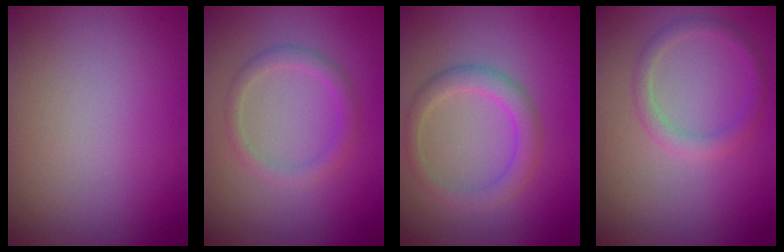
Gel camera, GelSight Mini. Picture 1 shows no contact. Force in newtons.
{"total": 1.9, "press": 1.9, "slide": 0.2}
{"total": 2.7, "press": 2.7, "slide": 0.1}
{"total": 1.7, "press": 1.7, "slide": 0.1}